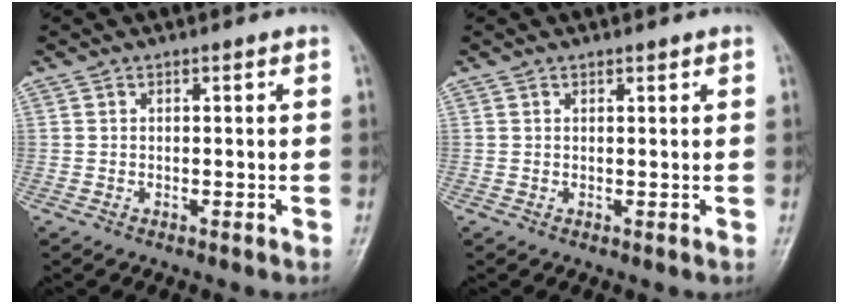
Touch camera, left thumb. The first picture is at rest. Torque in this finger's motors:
{"motor_torque": [-0.17, -0.09, -0.28, 0.16, 0.06]}